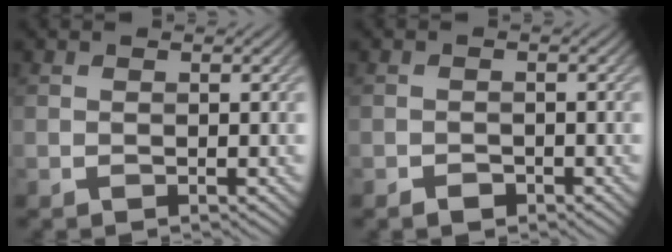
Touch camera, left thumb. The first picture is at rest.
{"total": 1.2, "force": [-1.0, 0.7, 0.3], "torque": [-0.003, 0.000, -0.019]}